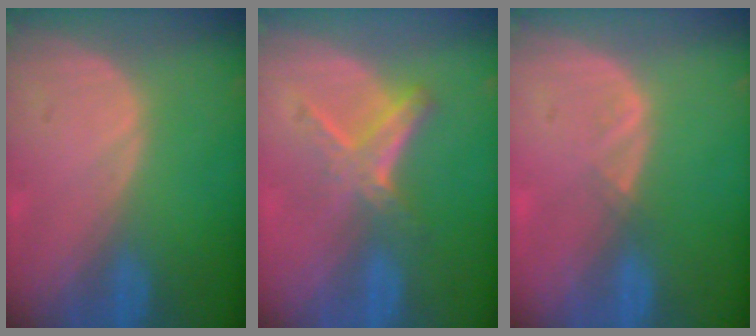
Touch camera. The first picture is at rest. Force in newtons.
{"total": 5.8, "press": 5.2, "slide": 2.5}
{"total": 1.0, "press": 0.9, "slide": 0.5}